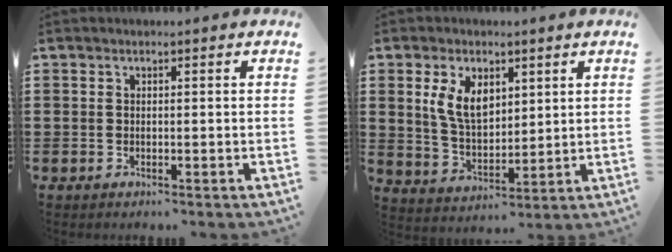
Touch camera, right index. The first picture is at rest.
{"total": 7.1, "force": [2.9, 3.9, 5.1], "torque": [-0.120, 0.008, 0.052]}